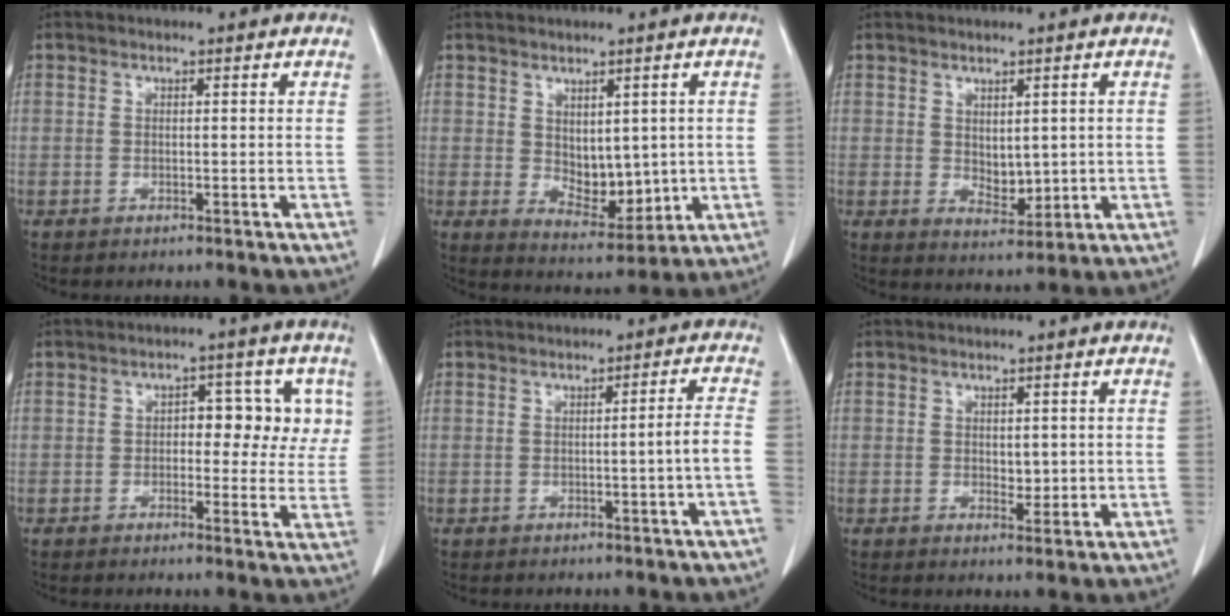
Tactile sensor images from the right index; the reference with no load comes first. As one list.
[{"total": 7.0, "force": [0.6, 3.9, 5.8], "torque": [-0.083, -0.007, 0.030]}, {"total": 4.3, "force": [0.6, 2.4, 3.5], "torque": [-0.056, -0.007, 0.024]}, {"total": 7.0, "force": [1.5, 3.6, 5.8], "torque": [-0.060, 0.020, 0.017]}, {"total": 3.3, "force": [-0.7, -0.8, 3.1], "torque": [-0.043, 0.000, -0.010]}, {"total": 2.3, "force": [0.3, 1.4, 1.8], "torque": [-0.023, -0.007, 0.011]}]